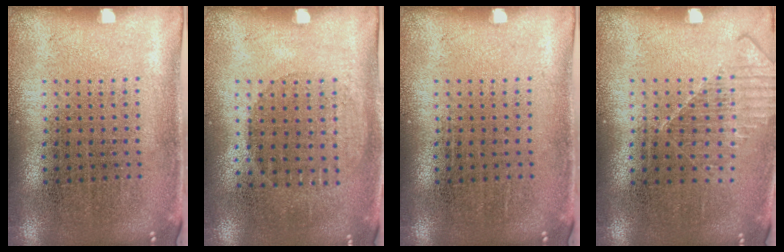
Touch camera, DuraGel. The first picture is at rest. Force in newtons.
{"total": 0.9, "press": 0.8, "slide": 0.4}
{"total": 0.0}
{"total": 1.2, "press": 1.2, "slide": 0.1}